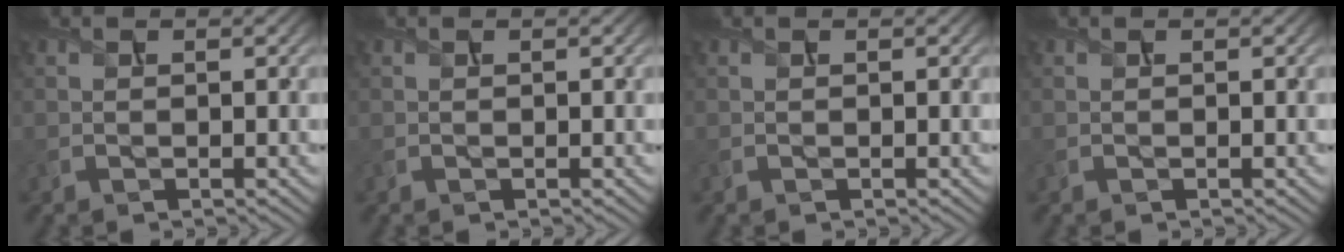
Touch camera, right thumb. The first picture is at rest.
{"total": 0.0}
{"total": 0.0}
{"total": 0.0}